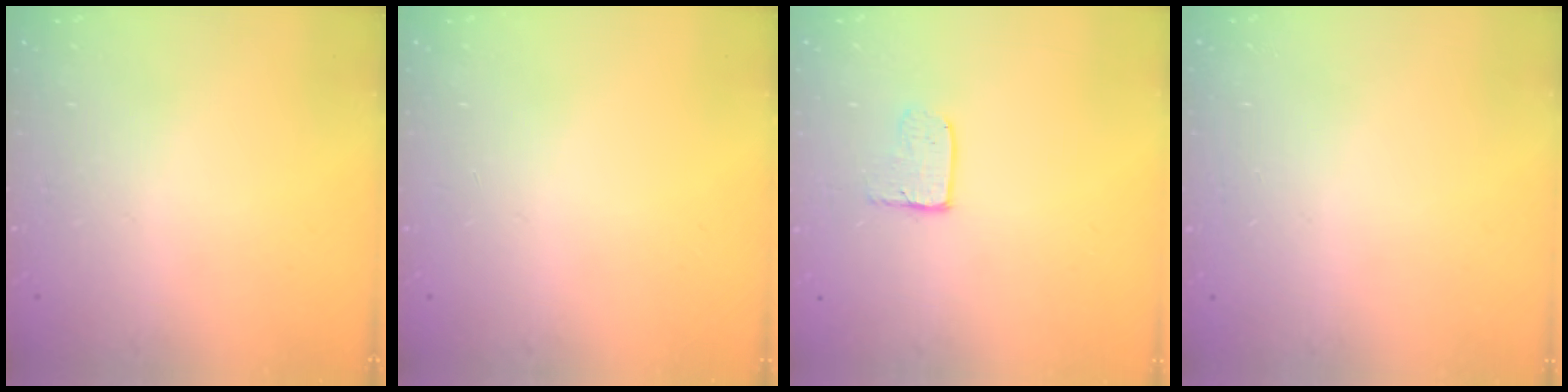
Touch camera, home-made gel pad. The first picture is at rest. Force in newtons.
{"total": 0.0}
{"total": 4.0, "press": 4.0, "slide": 0.4}
{"total": 0.0}